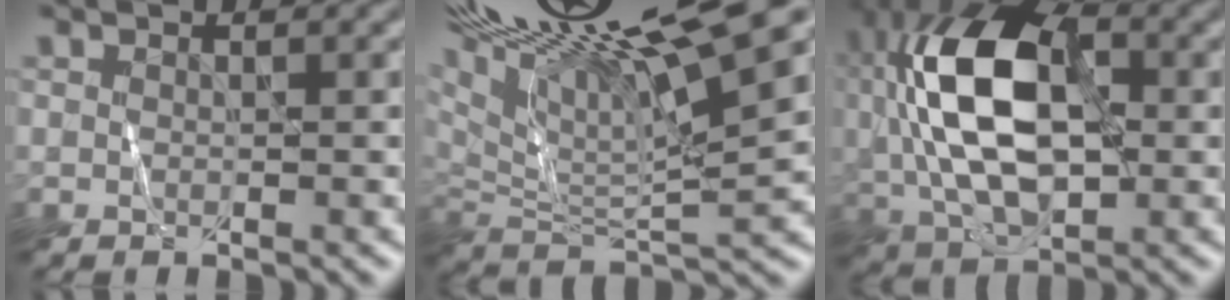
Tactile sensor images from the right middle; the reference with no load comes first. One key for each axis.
{"total": 17.0, "fx": 10.1, "fy": 4.3, "fz": 13.0, "tx": -0.237, "ty": 0.041, "tz": 0.157}
{"total": 12.5, "fx": 0.3, "fy": 7.1, "fz": 10.2, "tx": -0.211, "ty": 0.021, "tz": 0.001}